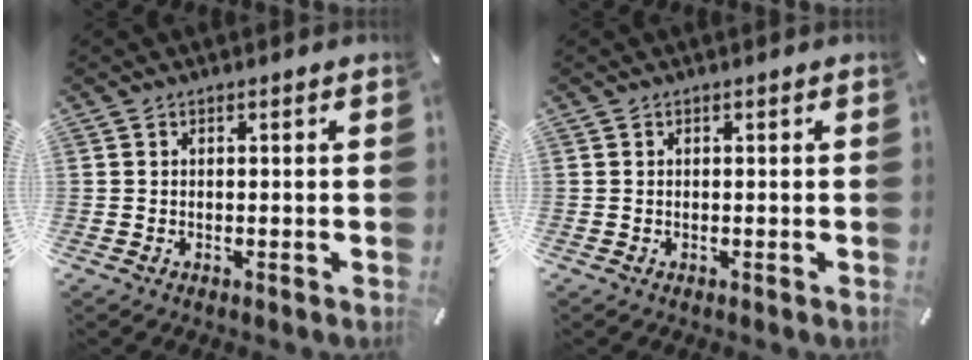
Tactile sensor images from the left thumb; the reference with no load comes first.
{"total": 0.0}